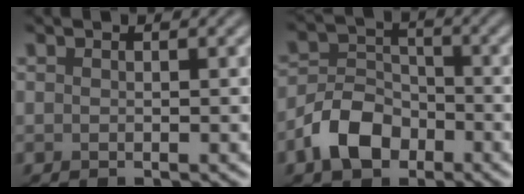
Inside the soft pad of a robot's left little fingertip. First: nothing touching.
{"total": 5.0, "force": [-2.8, 3.3, 2.5], "torque": [-0.047, 0.003, -0.060]}